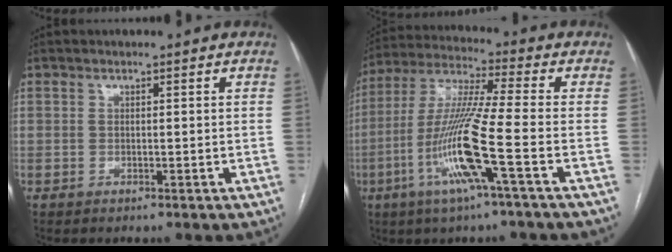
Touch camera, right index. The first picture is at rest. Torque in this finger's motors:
{"motor_torque": [2.14, 0.00, 1.05, 0.21]}